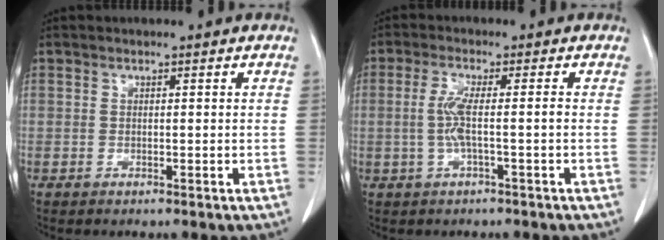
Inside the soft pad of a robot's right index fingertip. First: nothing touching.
{"total": 4.0, "force": [-0.6, 0.0, 4.0], "torque": [-0.088, 0.004, -0.012]}